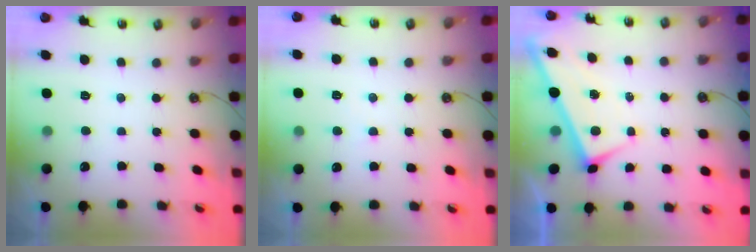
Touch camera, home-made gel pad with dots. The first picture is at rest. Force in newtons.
{"total": 2.9, "press": 2.9, "slide": 0.2}
{"total": 1.3, "press": 1.3, "slide": 0.4}